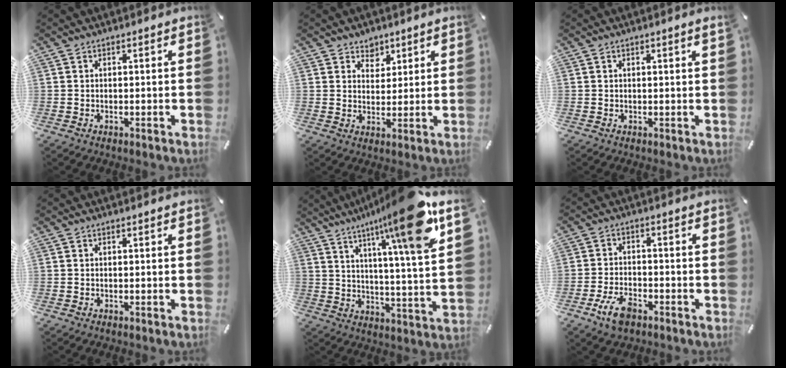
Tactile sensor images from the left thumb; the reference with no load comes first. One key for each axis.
{"total": 4.8, "fx": 2.9, "fy": 3.7, "fz": 0.1, "tx": 0.006, "ty": -0.016, "tz": 0.049}
{"total": 0.7, "fx": 0.4, "fy": 0.0, "fz": 0.6, "tx": -0.009, "ty": -0.001, "tz": 0.006}
{"total": 0.0}
{"total": 19.4, "fx": 12.3, "fy": 2.1, "fz": 14.9, "tx": -0.221, "ty": -0.071, "tz": 0.180}
{"total": 7.2, "fx": -3.9, "fy": 3.7, "fz": 4.7, "tx": -0.102, "ty": 0.013, "tz": -0.072}